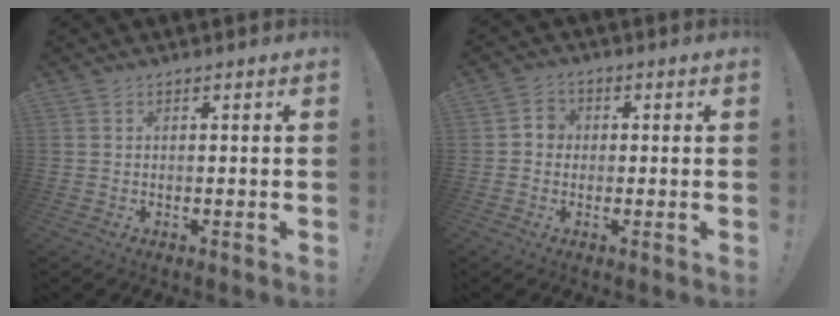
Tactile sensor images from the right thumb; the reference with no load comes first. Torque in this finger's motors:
{"motor_torque": [0.17, 0.15, 0.38, -0.29, -0.01]}